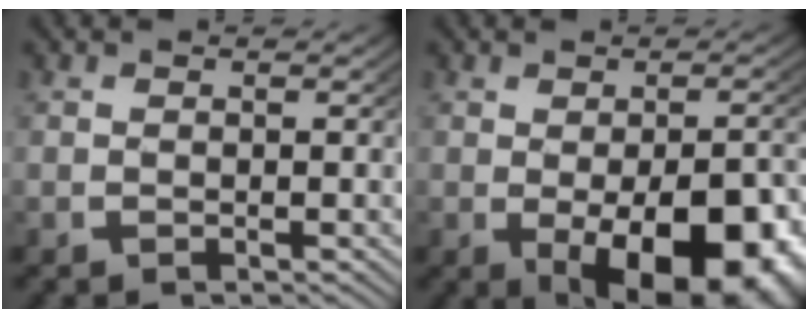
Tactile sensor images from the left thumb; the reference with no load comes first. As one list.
[{"total": 12.0, "force": [-3.3, 6.6, 9.4], "torque": [-0.147, -0.048, -0.018]}]